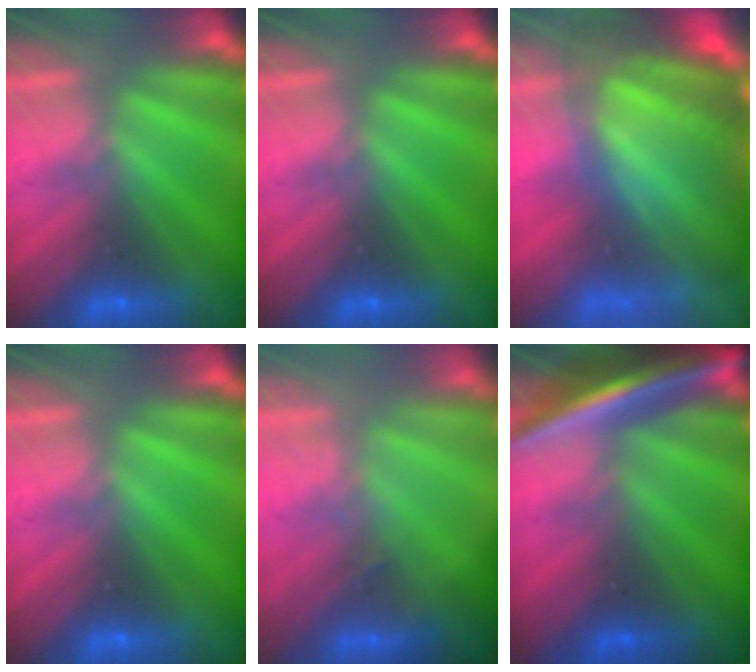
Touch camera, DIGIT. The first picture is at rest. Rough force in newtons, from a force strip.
{"total": 0.0}
{"total": 9.0}
{"total": 0.0}
{"total": 2.7}
{"total": 7.0}